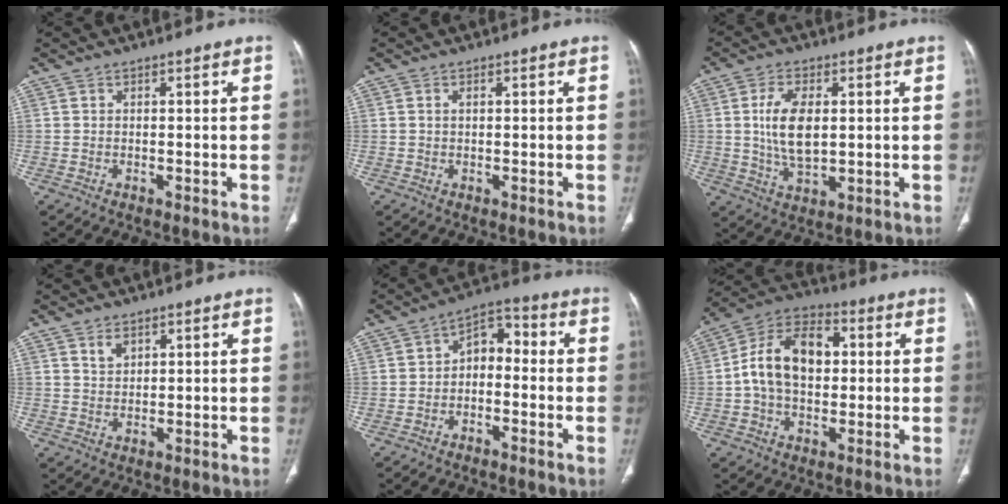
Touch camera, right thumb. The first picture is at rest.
{"total": 0.7, "force": [0.2, 0.4, 0.6], "torque": [-0.014, 0.004, 0.004]}
{"total": 9.4, "force": [1.1, 4.9, 8.0], "torque": [-0.150, -0.010, 0.027]}
{"total": 2.5, "force": [1.7, 1.4, 1.2], "torque": [-0.016, -0.012, 0.036]}
{"total": 6.6, "force": [-1.0, 4.4, 4.8], "torque": [-0.054, 0.040, -0.031]}
{"total": 14.7, "force": [1.2, 9.6, 11.0], "torque": [-0.175, 0.030, 0.010]}